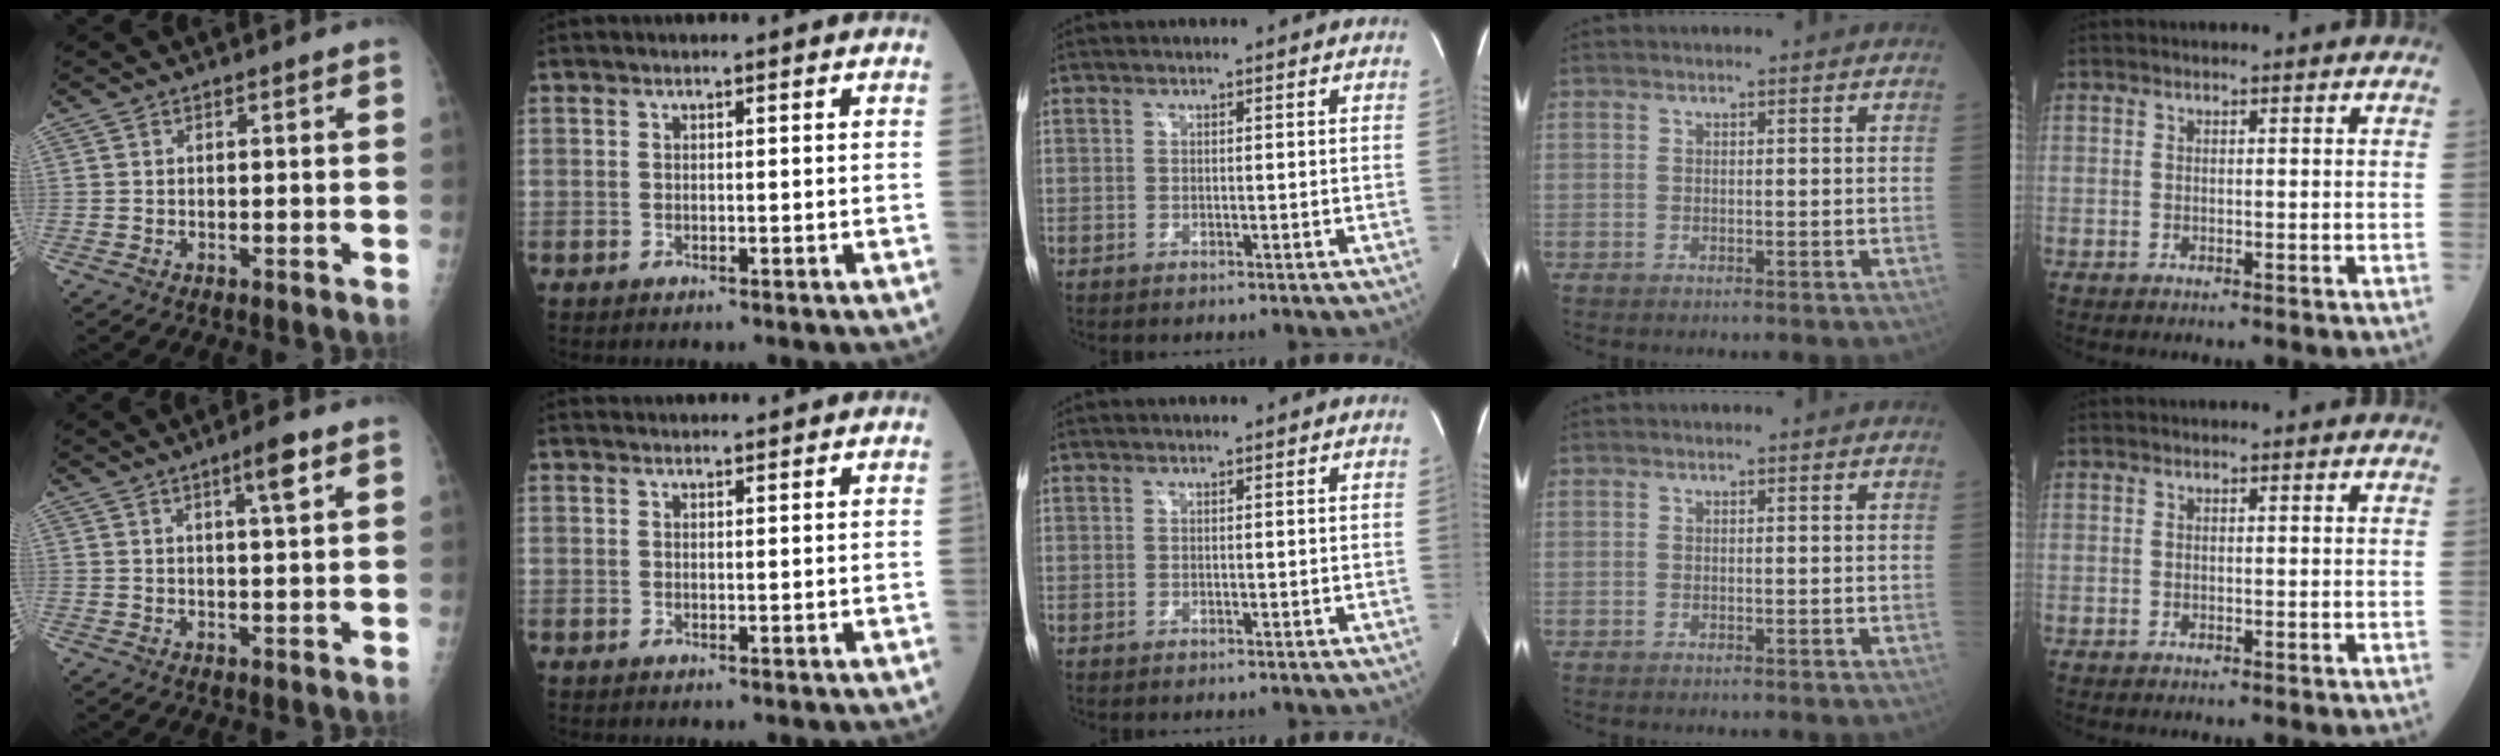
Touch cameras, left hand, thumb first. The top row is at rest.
{"thumb": {"total": 5.3, "force": [2.8, 0.4, 4.4], "torque": [-0.069, -0.011, 0.045]}, "index": {"total": 4.1, "force": [4.1, 0.2, 0.7], "torque": [-0.007, 0.031, 0.055]}}